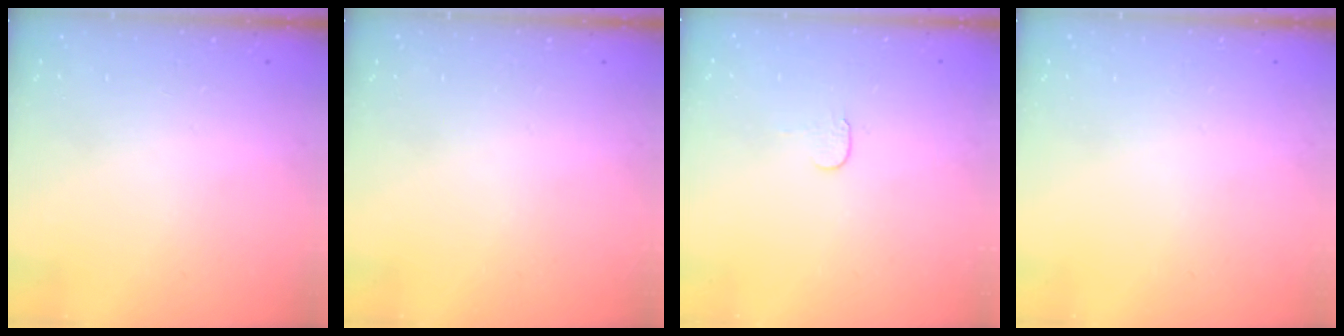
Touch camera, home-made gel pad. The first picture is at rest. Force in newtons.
{"total": 0.0}
{"total": 3.9, "press": 3.8, "slide": 0.4}
{"total": 0.0}